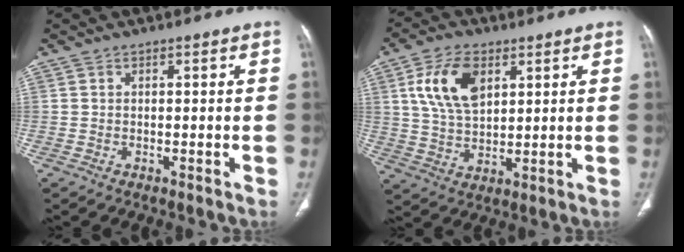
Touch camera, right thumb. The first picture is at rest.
{"total": 11.3, "force": [4.2, 6.5, 8.2], "torque": [-0.144, -0.010, 0.085]}